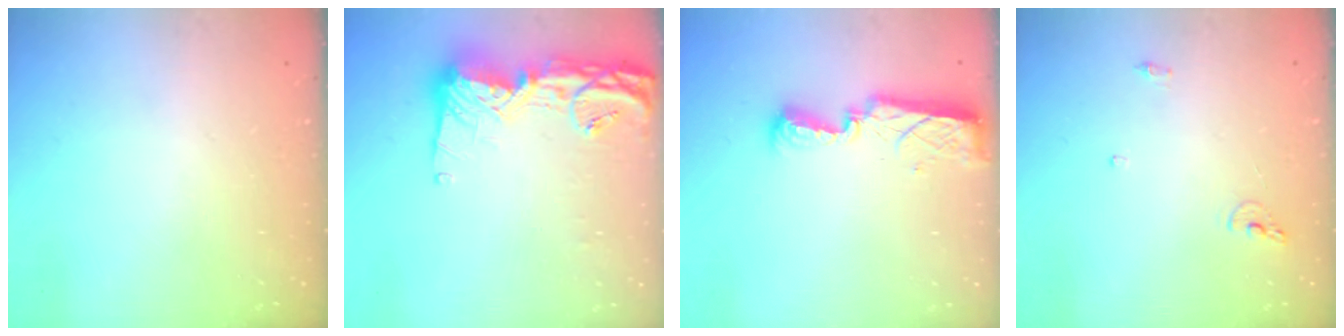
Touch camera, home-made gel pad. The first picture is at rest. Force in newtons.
{"total": 16.7, "press": 16.6, "slide": 1.5}
{"total": 7.9, "press": 7.9, "slide": 0.9}
{"total": 6.6, "press": 6.6, "slide": 0.7}